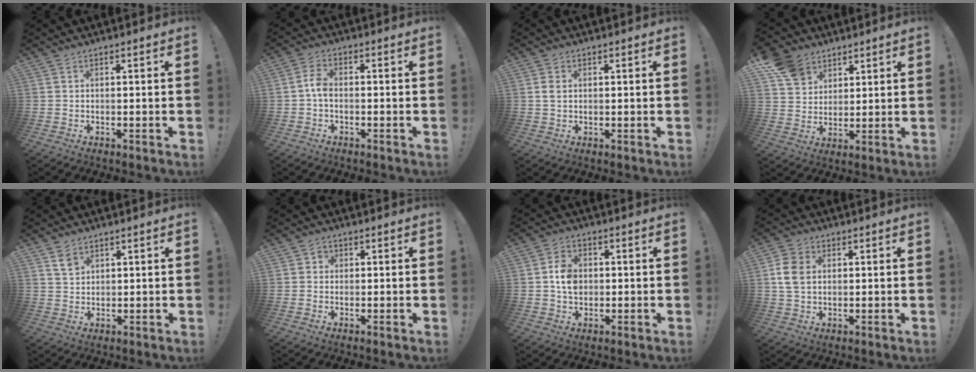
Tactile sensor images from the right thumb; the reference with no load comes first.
{"total": 4.5, "force": [-0.6, 2.7, 3.5], "torque": [-0.073, 0.012, -0.010]}
{"total": 2.3, "force": [0.5, 1.5, 1.6], "torque": [-0.030, 0.003, 0.009]}
{"total": 10.4, "force": [6.2, 7.5, 3.4], "torque": [-0.051, -0.035, 0.125]}
{"total": 4.3, "force": [2.7, 3.0, 1.3], "torque": [-0.009, -0.016, 0.050]}
{"total": 1.7, "force": [0.1, 1.6, 0.6], "torque": [-0.005, 0.001, 0.000]}
{"total": 7.2, "force": [0.0, 5.9, 4.2], "torque": [-0.061, 0.006, 0.000]}
{"total": 8.7, "force": [1.4, 6.4, 5.6], "torque": [-0.117, 0.009, 0.030]}